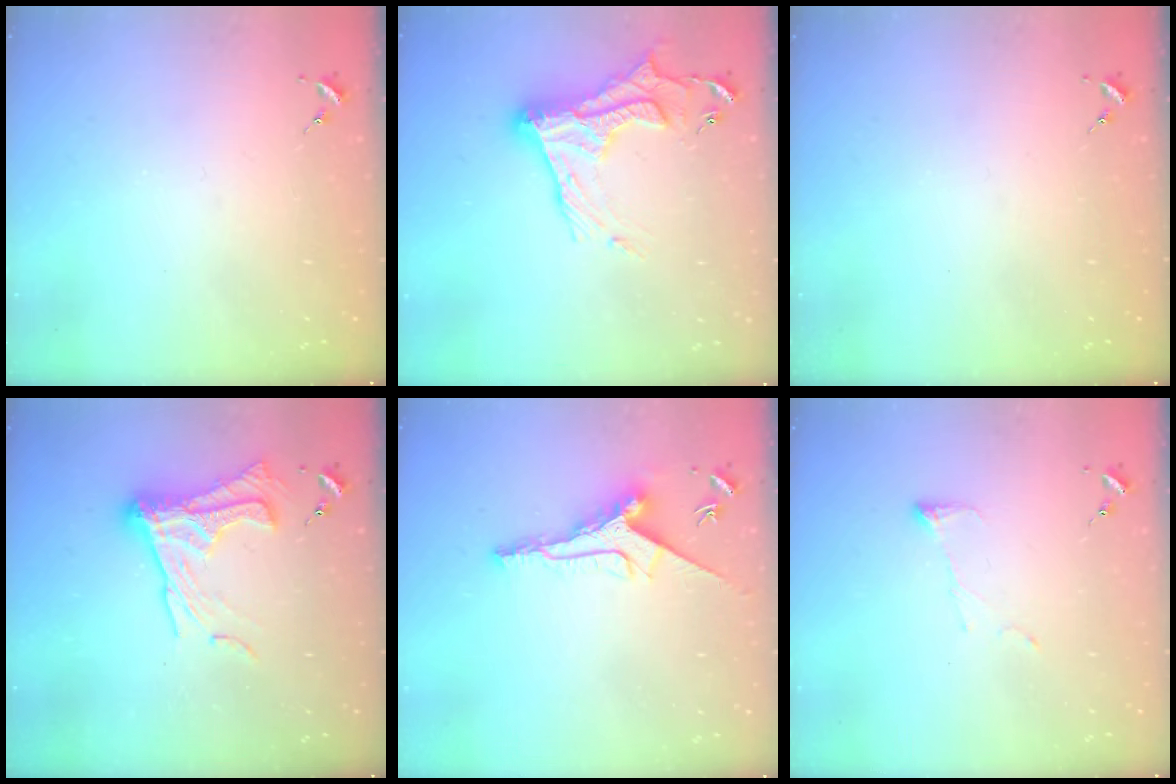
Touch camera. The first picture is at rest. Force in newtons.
{"total": 17.8, "press": 17.7, "slide": 1.6}
{"total": 0.0}
{"total": 15.8, "press": 15.7, "slide": 1.3}
{"total": 10.5, "press": 10.5, "slide": 0.3}
{"total": 5.5, "press": 5.5, "slide": 0.4}